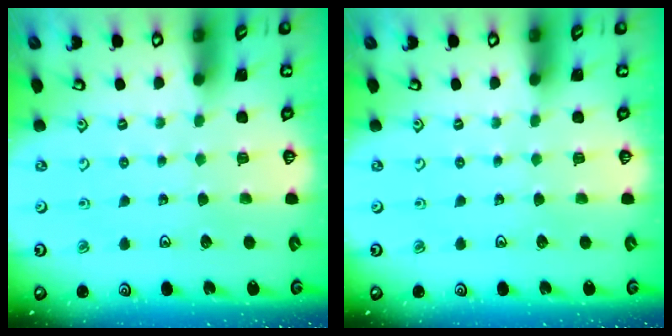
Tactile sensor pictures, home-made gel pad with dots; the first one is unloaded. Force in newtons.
{"total": 0.0}